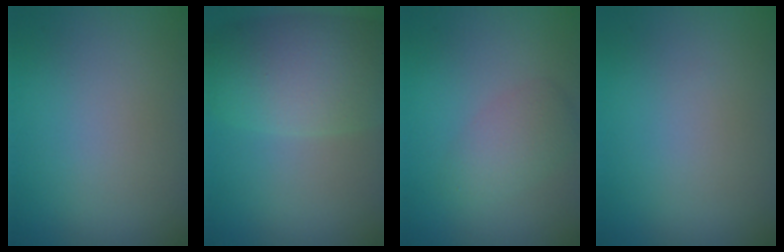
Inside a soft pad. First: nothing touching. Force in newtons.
{"total": 7.2, "press": 7.2, "slide": 0.4}
{"total": 2.5, "press": 2.5, "slide": 0.1}
{"total": 0.0}